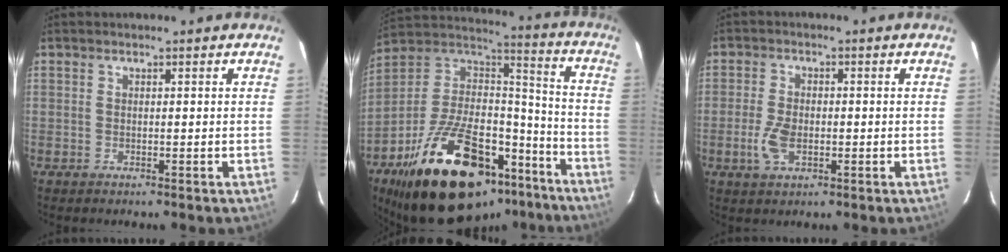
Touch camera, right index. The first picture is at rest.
{"total": 34.0, "force": [-21.8, 15.9, 20.6], "torque": [-0.372, 0.023, -0.315]}
{"total": 5.1, "force": [-2.0, 2.3, 4.1], "torque": [-0.098, -0.001, -0.039]}